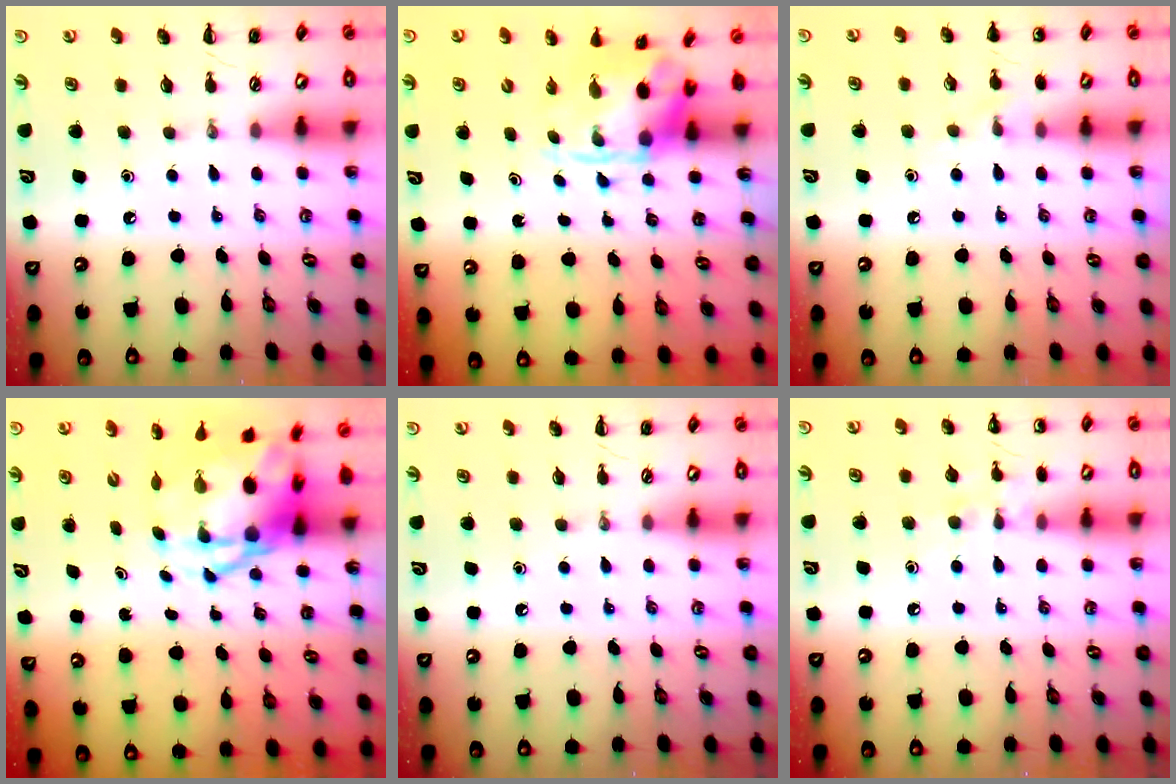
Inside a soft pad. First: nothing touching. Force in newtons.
{"total": 3.7, "press": 3.7, "slide": 0.8}
{"total": 6.0, "press": 5.7, "slide": 1.9}
{"total": 6.2, "press": 6.0, "slide": 1.6}
{"total": 0.0}
{"total": 5.4, "press": 5.1, "slide": 1.8}